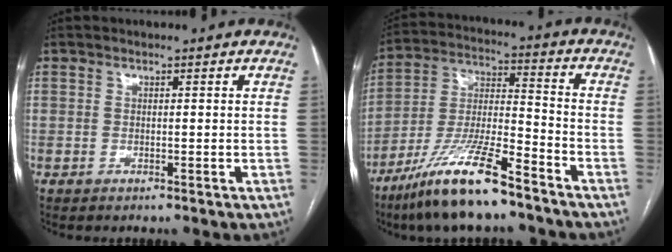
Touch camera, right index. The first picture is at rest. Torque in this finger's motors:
{"motor_torque": [1.12, -1.02, 0.76, 0.19]}